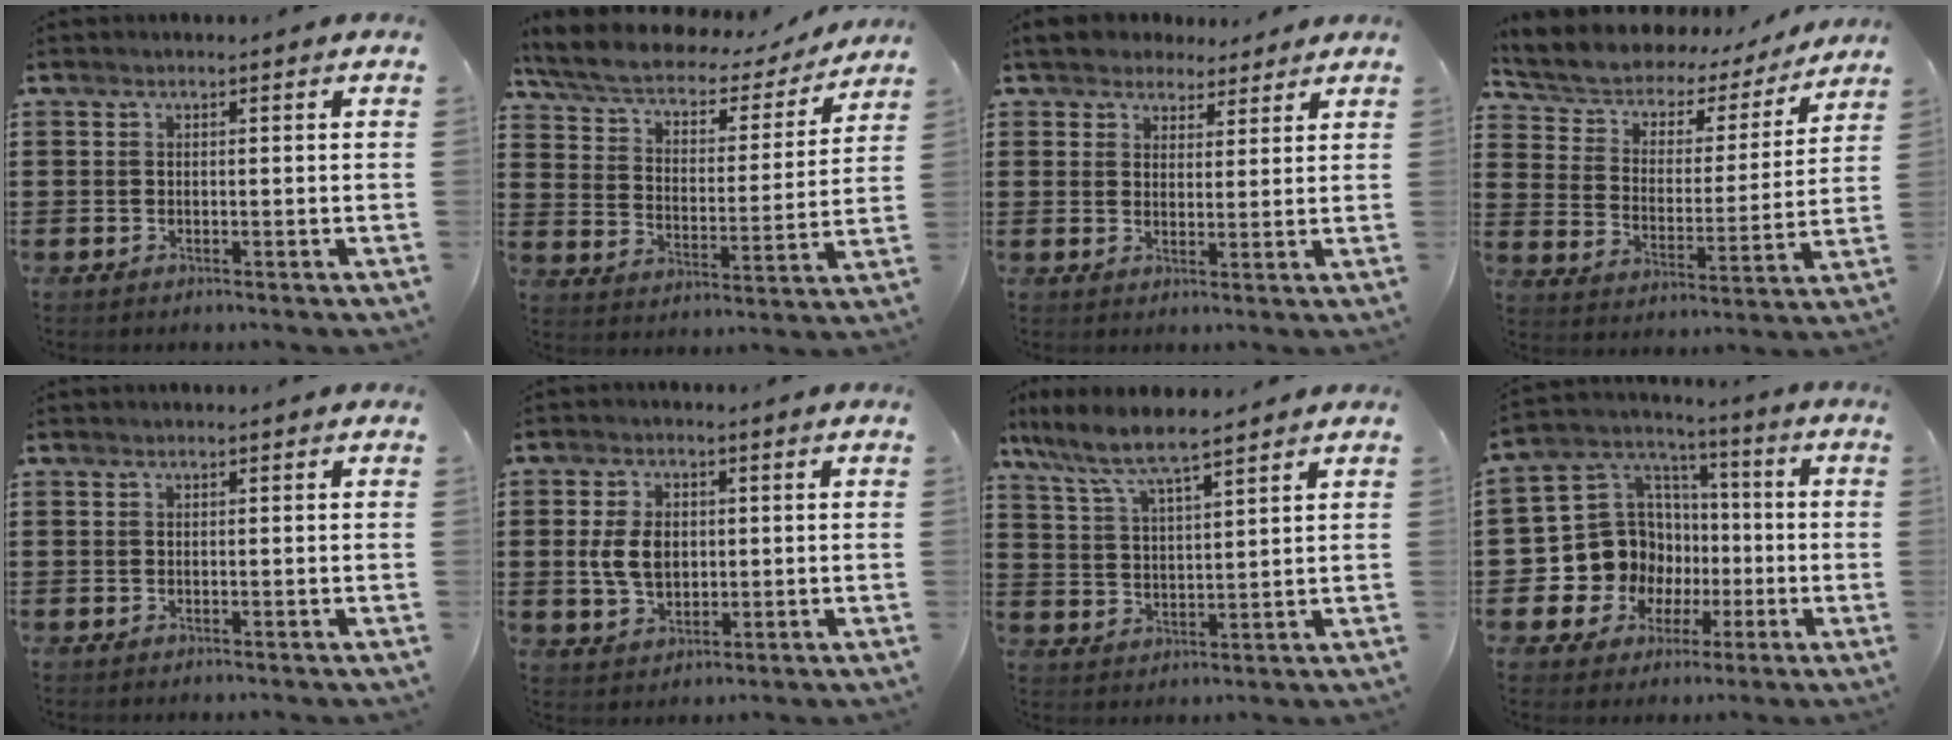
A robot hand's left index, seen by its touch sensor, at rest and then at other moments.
{"total": 5.7, "force": [4.8, 1.6, 2.6], "torque": [-0.073, -0.032, 0.078]}
{"total": 4.6, "force": [4.0, 2.2, 0.7], "torque": [-0.032, 0.003, 0.076]}
{"total": 4.8, "force": [4.3, 2.1, 0.8], "torque": [-0.046, -0.034, 0.067]}
{"total": 0.0}
{"total": 6.1, "force": [0.4, 4.1, 4.4], "torque": [-0.115, 0.006, 0.001]}
{"total": 6.5, "force": [5.5, 0.7, 3.3], "torque": [-0.088, -0.024, 0.095]}
{"total": 11.6, "force": [-1.5, 11.1, 3.0], "torque": [-0.104, -0.008, -0.016]}